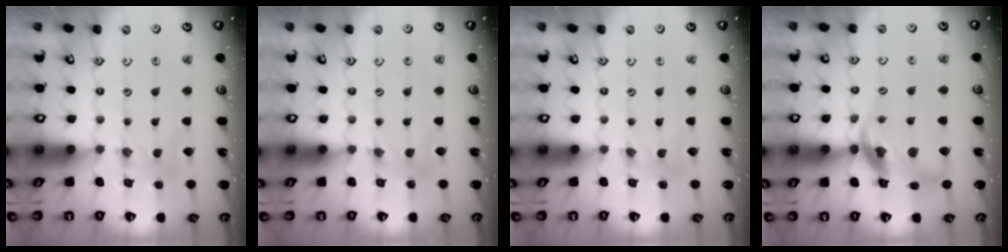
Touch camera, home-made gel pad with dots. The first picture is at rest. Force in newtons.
{"total": 2.3, "press": 2.3, "slide": 0.3}
{"total": 0.0}
{"total": 14.9, "press": 14.8, "slide": 1.8}